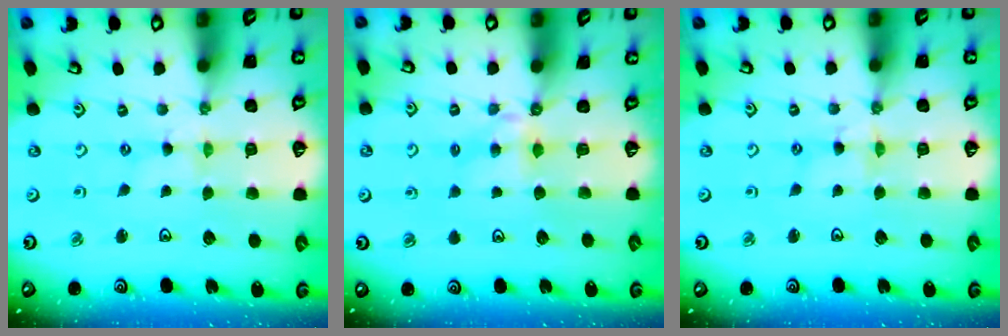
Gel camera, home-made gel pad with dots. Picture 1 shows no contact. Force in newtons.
{"total": 4.9, "press": 4.8, "slide": 0.8}
{"total": 2.4, "press": 2.4, "slide": 0.3}